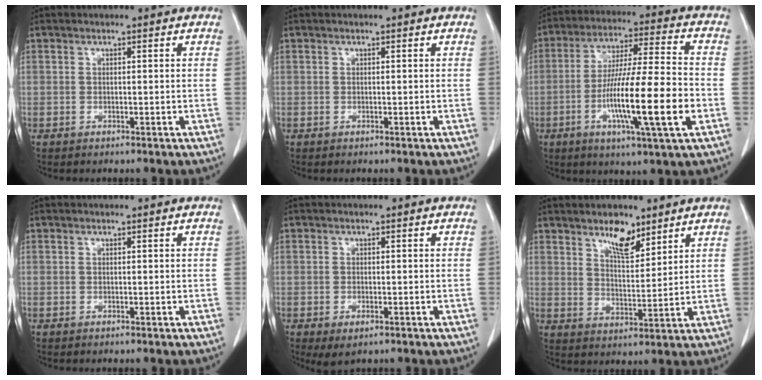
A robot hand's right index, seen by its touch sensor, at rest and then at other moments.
{"total": 0.0}
{"total": 16.3, "force": [-4.6, 0.6, 15.7], "torque": [-0.281, -0.010, -0.081]}
{"total": 0.0}
{"total": 2.9, "force": [-1.4, 1.2, 2.1], "torque": [-0.037, -0.005, -0.015]}
{"total": 5.9, "force": [4.3, 2.0, 3.4], "torque": [-0.063, -0.004, 0.079]}